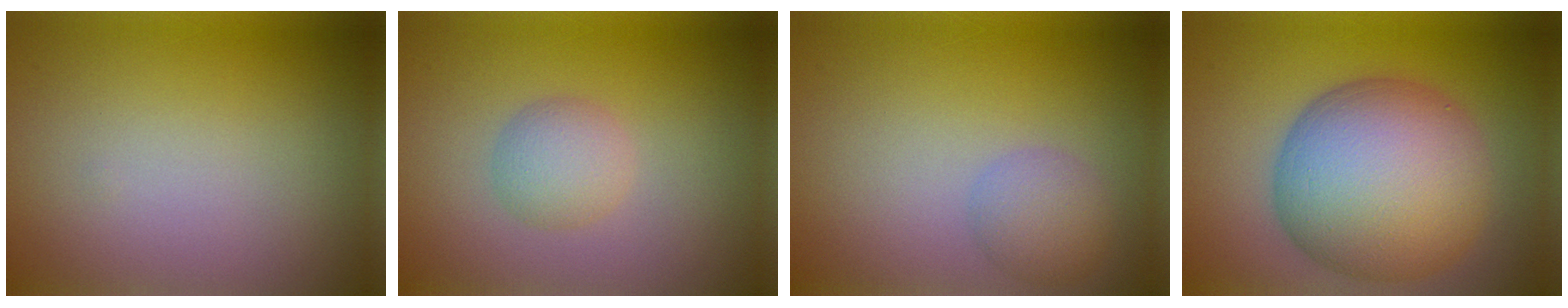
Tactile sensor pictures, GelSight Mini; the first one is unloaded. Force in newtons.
{"total": 2.4, "press": 2.4, "slide": 0.1}
{"total": 2.5, "press": 2.5, "slide": 0.1}
{"total": 13.3, "press": 13.3, "slide": 0.5}